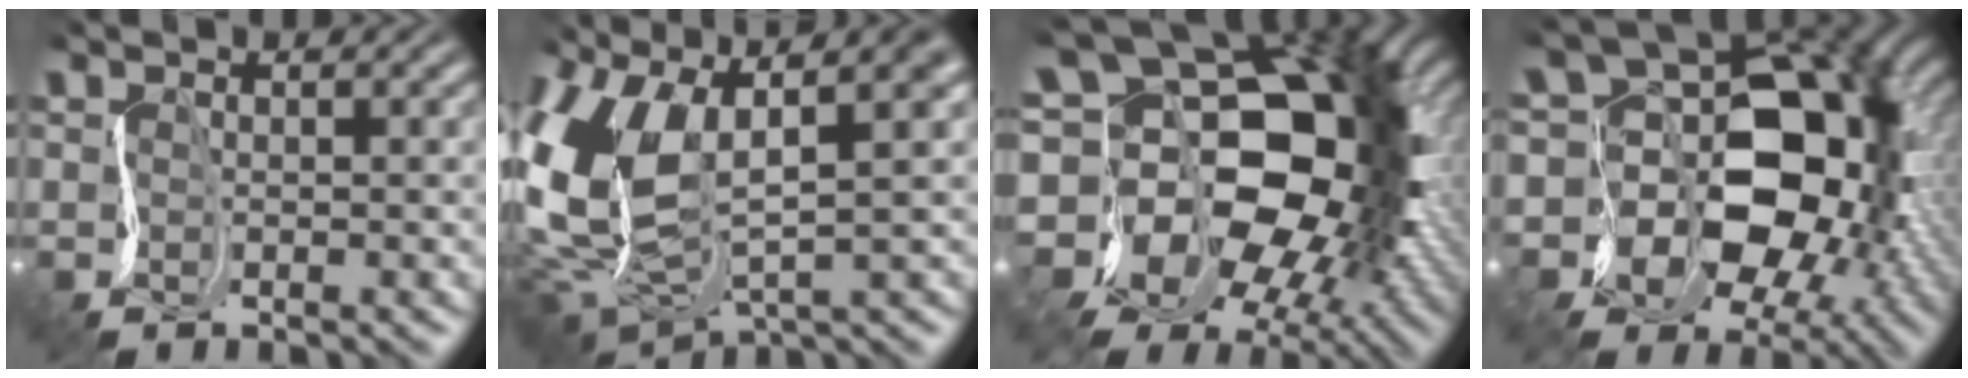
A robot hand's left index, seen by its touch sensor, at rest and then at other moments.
{"total": 11.4, "force": [1.9, 6.2, 9.3], "torque": [-0.242, -0.007, 0.045]}
{"total": 17.4, "force": [-1.0, 12.8, 11.8], "torque": [-0.146, 0.016, -0.016]}
{"total": 12.4, "force": [-2.0, 9.5, 7.7], "torque": [-0.075, 0.006, -0.037]}